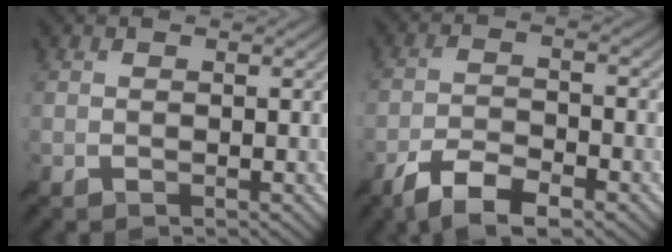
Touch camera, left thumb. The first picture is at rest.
{"total": 6.8, "force": [-4.9, 2.0, 4.3], "torque": [-0.086, -0.004, -0.093]}